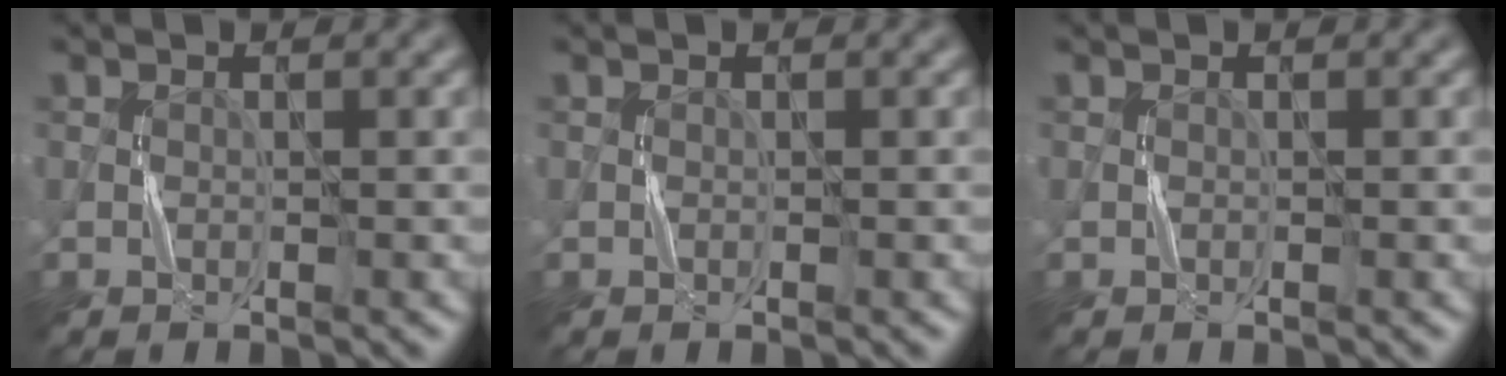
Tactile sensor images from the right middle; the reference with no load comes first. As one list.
[{"total": 0.0}, {"total": 0.0}]